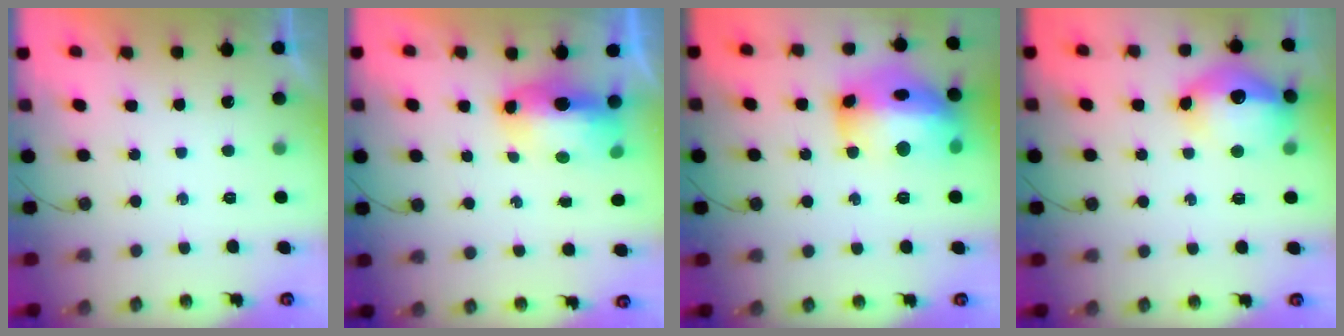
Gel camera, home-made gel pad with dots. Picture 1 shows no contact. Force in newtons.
{"total": 9.0, "press": 8.9, "slide": 1.7}
{"total": 21.9, "press": 21.8, "slide": 2.0}
{"total": 15.1, "press": 15.1, "slide": 1.4}